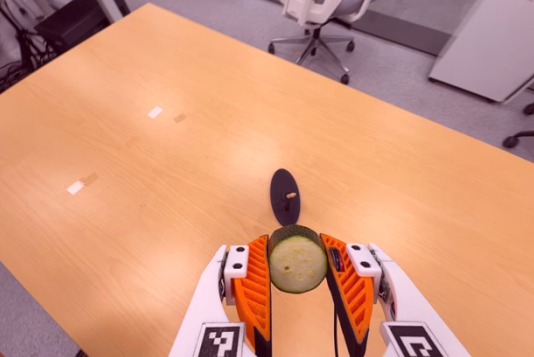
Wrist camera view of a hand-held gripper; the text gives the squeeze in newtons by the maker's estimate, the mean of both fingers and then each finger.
{"total": 11.2, "left": 10.7, "right": 11.7}